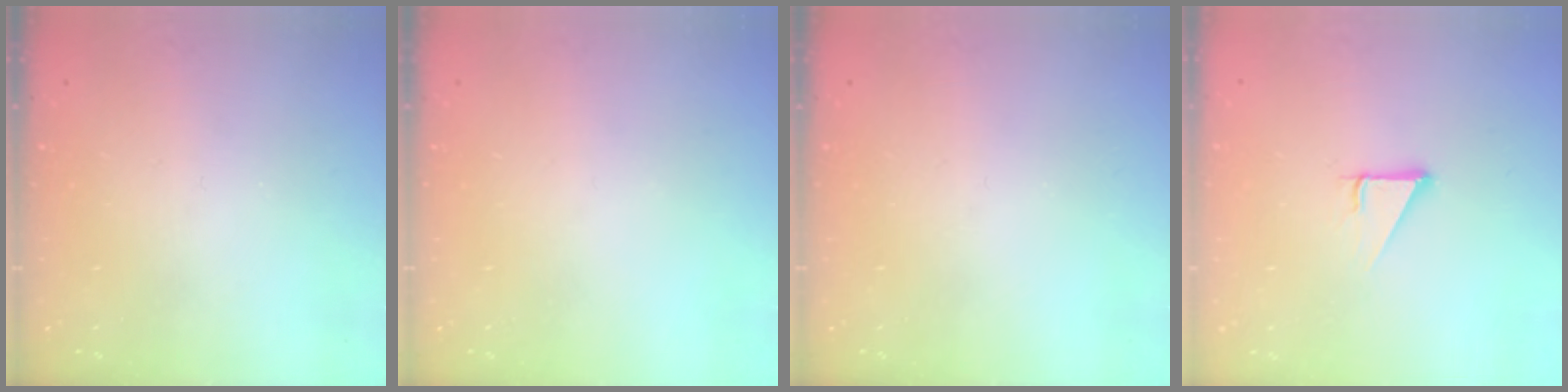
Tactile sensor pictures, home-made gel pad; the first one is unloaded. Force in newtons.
{"total": 0.0}
{"total": 0.0}
{"total": 3.7, "press": 3.7, "slide": 0.2}